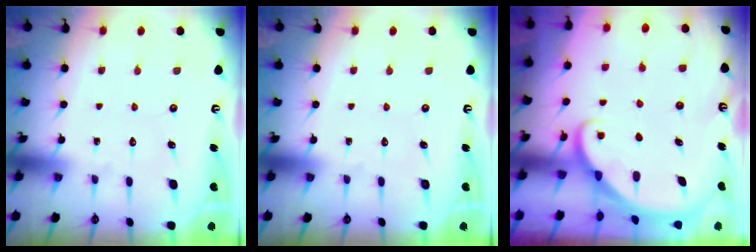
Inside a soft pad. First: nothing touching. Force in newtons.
{"total": 0.0}
{"total": 1.8, "press": 1.8, "slide": 0.1}